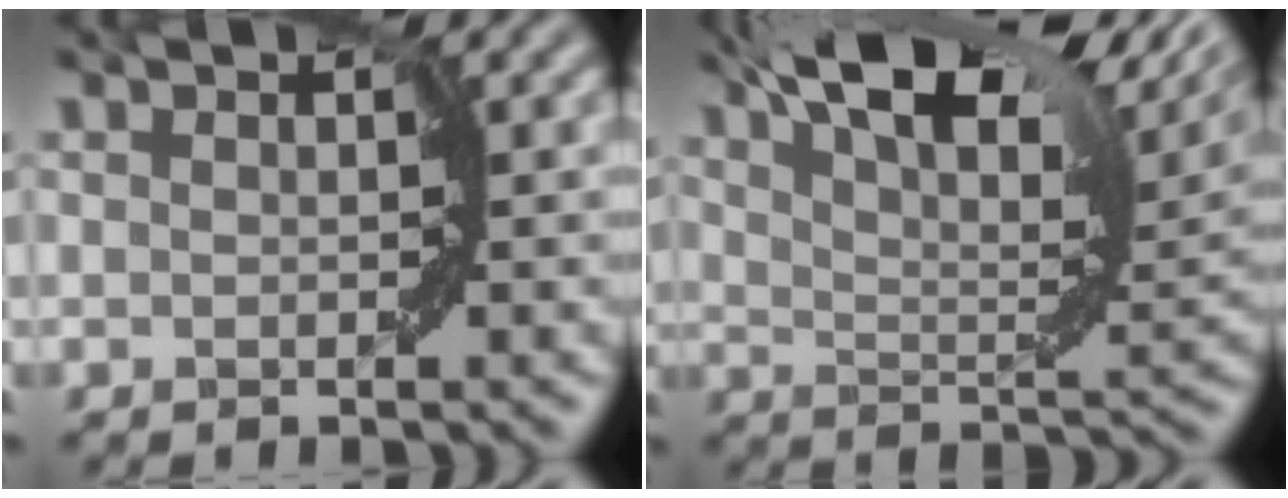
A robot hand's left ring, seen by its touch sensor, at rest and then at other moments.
{"total": 13.1, "force": [9.3, 3.9, 8.4], "torque": [-0.140, 0.029, 0.145]}